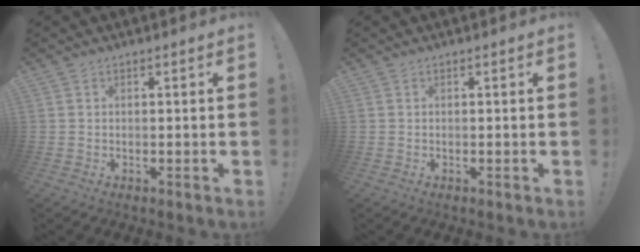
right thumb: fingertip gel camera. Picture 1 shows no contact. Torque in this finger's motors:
{"motor_torque": [0.00, 0.00, 0.20, -0.03, 0.00]}